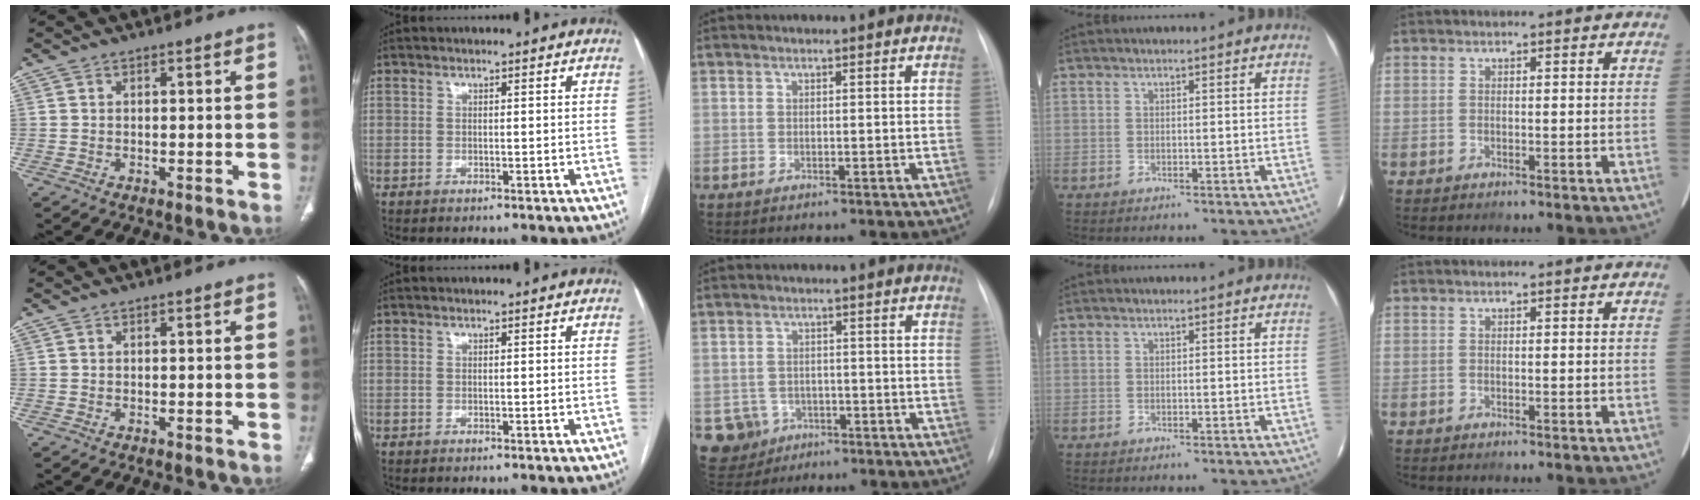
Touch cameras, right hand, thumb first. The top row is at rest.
{"middle": {"total": 5.4, "force": [-2.3, 4.9, 0.4], "torque": [-0.010, 0.007, -0.030]}}